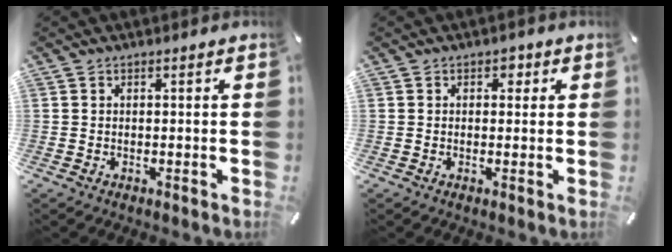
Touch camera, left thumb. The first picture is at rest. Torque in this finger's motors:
{"motor_torque": [0.16, 0.44, 0.21, -0.23, 0.00]}